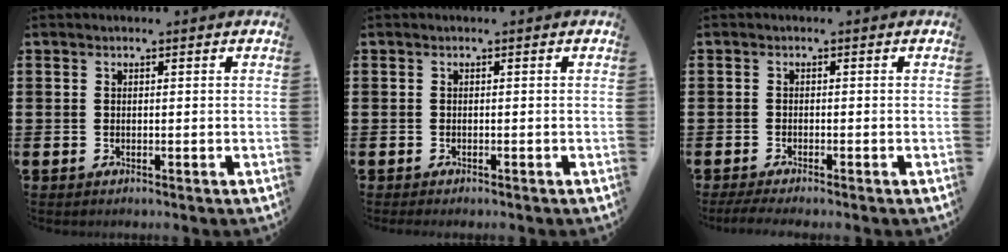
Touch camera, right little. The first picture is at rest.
{"total": 0.0}
{"total": 1.2, "force": [-0.9, 0.1, 0.9], "torque": [-0.014, -0.002, -0.017]}